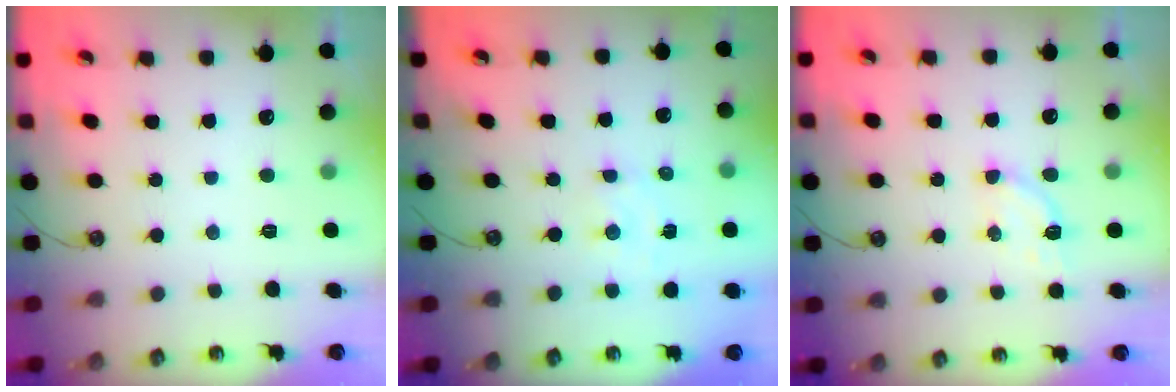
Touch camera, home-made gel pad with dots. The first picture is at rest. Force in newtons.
{"total": 1.6, "press": 1.5, "slide": 0.3}
{"total": 3.1, "press": 3.1, "slide": 0.5}